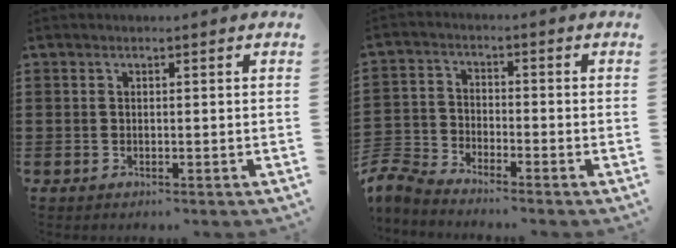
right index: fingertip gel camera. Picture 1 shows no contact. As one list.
[{"total": 4.6, "force": [-4.5, 0.6, 0.7], "torque": [-0.044, -0.008, -0.099]}]